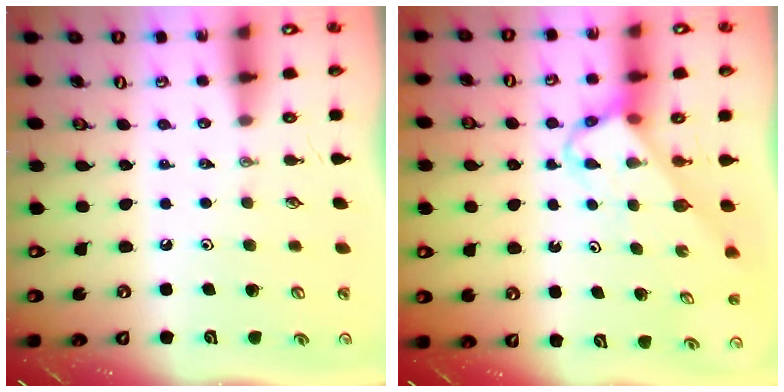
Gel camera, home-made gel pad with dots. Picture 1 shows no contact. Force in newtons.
{"total": 3.8, "press": 3.8, "slide": 0.2}